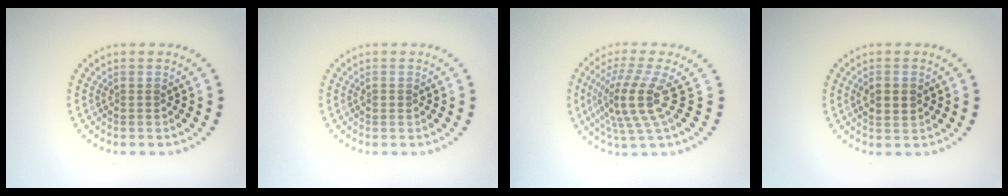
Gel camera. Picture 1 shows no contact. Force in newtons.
{"total": 0.6, "press": 0.6, "slide": 0.1}
{"total": 4.7, "press": 3.4, "slide": 3.2}
{"total": 1.7, "press": 1.7, "slide": 0.1}